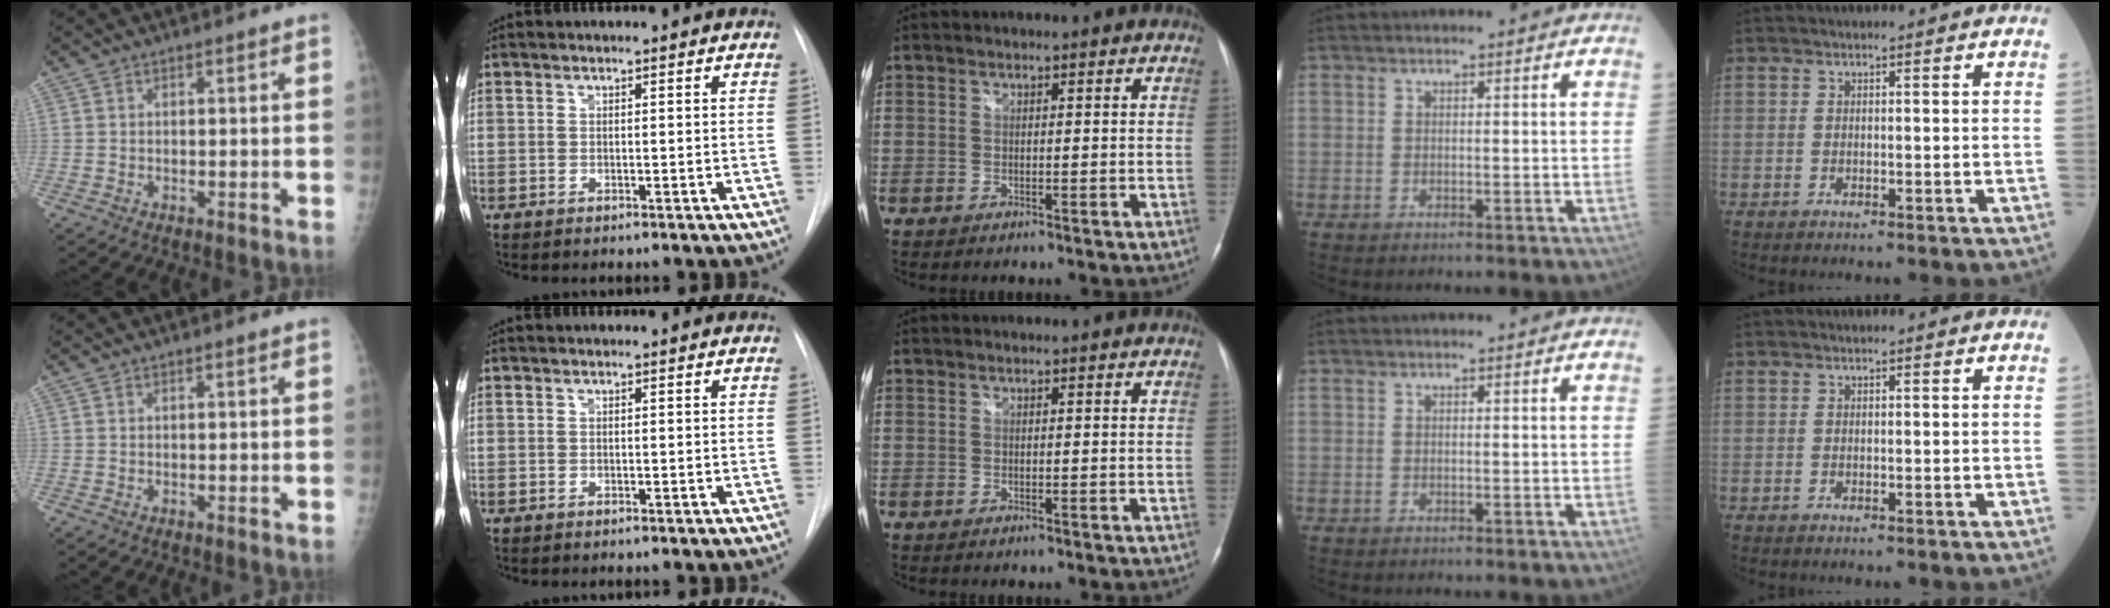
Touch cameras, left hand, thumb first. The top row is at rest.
{}